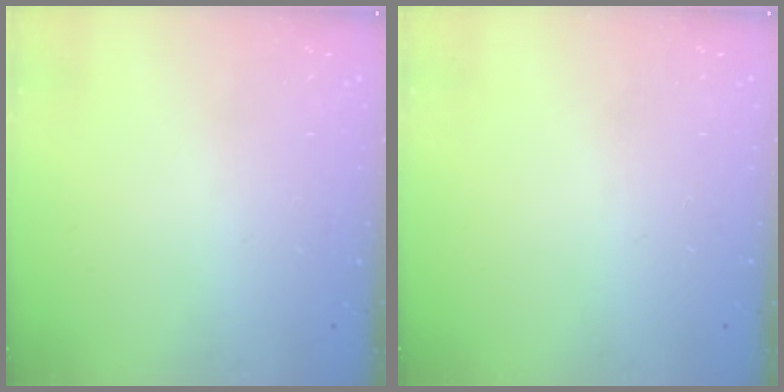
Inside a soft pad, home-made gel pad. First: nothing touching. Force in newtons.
{"total": 0.0}